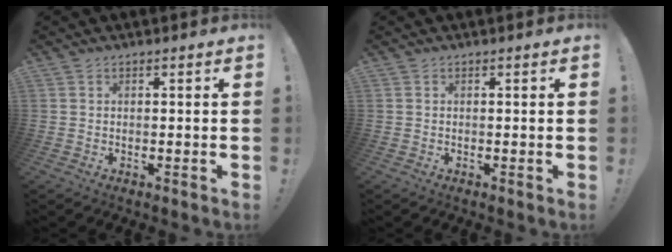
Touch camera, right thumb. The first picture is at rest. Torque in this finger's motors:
{"motor_torque": [-0.02, -0.39, -0.26, 0.00, 0.08]}